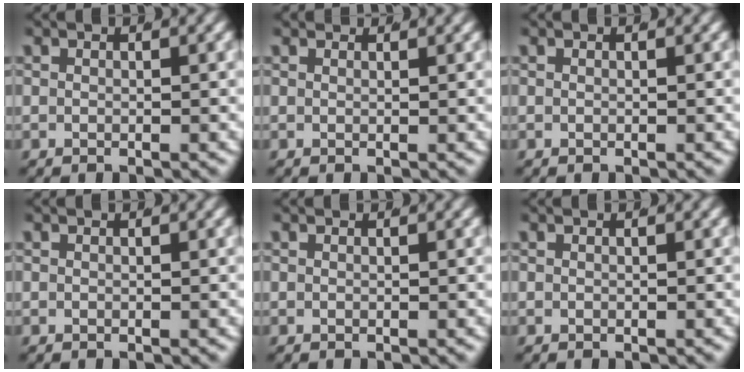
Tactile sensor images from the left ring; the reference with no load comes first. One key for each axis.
{"total": 0.9, "fx": 0.8, "fy": -0.4, "fz": 0.0, "tx": 0.006, "ty": -0.004, "tz": 0.015}
{"total": 0.0}
{"total": 0.0}
{"total": 0.0}
{"total": 0.0}